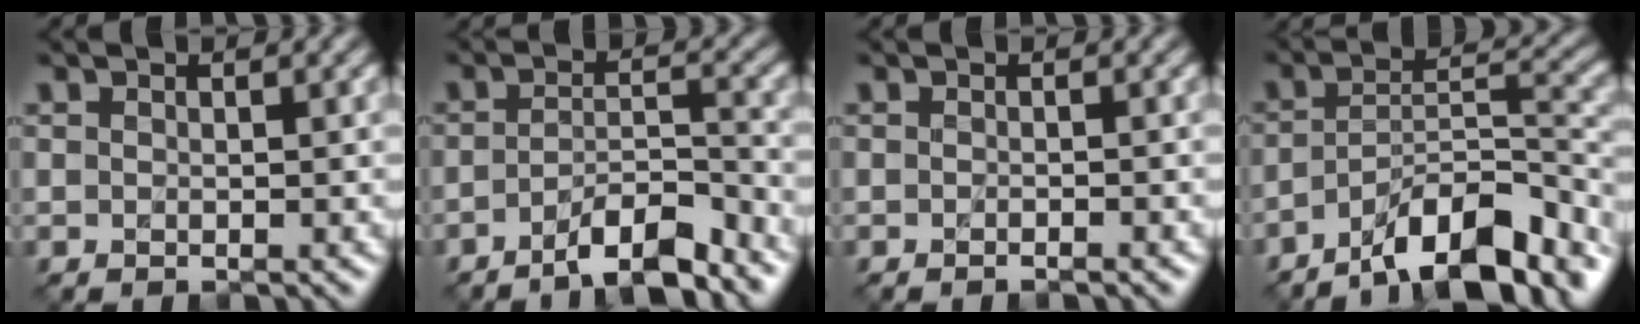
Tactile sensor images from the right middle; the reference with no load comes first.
{"total": 5.5, "force": [-4.1, 1.2, 3.5], "torque": [-0.053, 0.005, -0.070]}
{"total": 0.7, "force": [-0.5, 0.1, 0.5], "torque": [-0.005, -0.001, -0.009]}
{"total": 11.0, "force": [-7.7, 3.2, 7.2], "torque": [-0.105, 0.013, -0.140]}